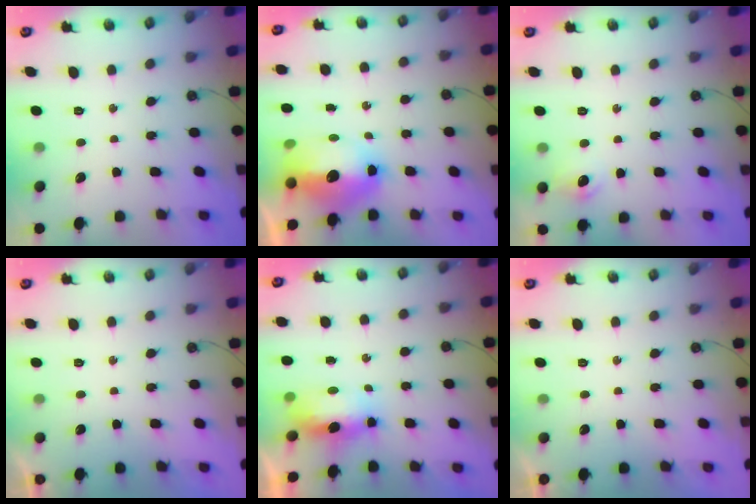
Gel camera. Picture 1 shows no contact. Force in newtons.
{"total": 13.7, "press": 13.6, "slide": 1.6}
{"total": 6.9, "press": 6.9, "slide": 0.4}
{"total": 0.0}
{"total": 15.1, "press": 9.0, "slide": 12.1}
{"total": 0.0}